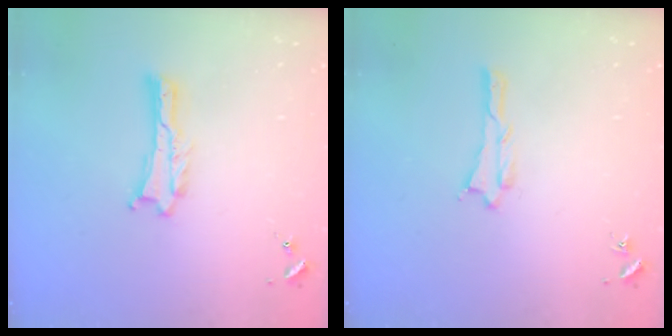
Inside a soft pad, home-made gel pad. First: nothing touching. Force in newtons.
{"total": 0.6, "press": 0.6, "slide": 0.1}